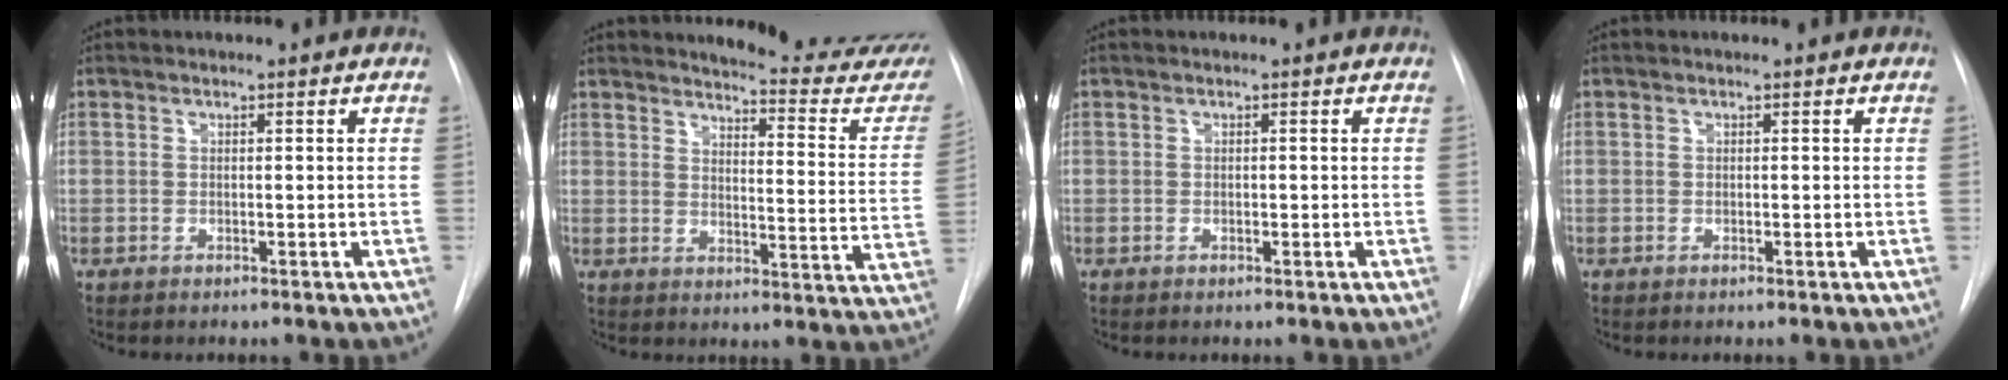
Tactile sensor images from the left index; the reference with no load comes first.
{"total": 17.9, "force": [17.5, 0.8, 3.8], "torque": [-0.041, -0.135, 0.185]}
{"total": 1.2, "force": [-1.2, -0.1, 0.0], "torque": [0.001, -0.005, -0.015]}
{"total": 0.0}